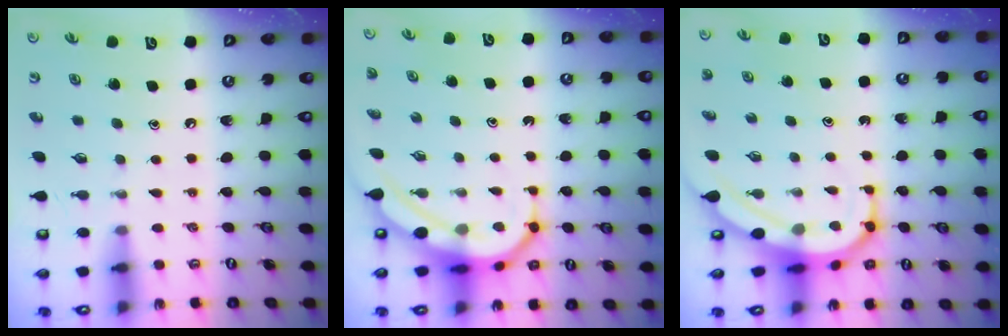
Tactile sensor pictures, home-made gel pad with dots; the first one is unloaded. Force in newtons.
{"total": 8.4, "press": 8.4, "slide": 0.8}
{"total": 8.9, "press": 8.9, "slide": 1.0}